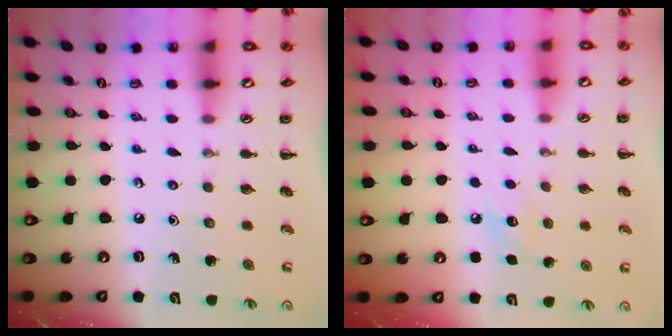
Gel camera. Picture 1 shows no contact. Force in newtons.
{"total": 6.7, "press": 6.4, "slide": 1.8}